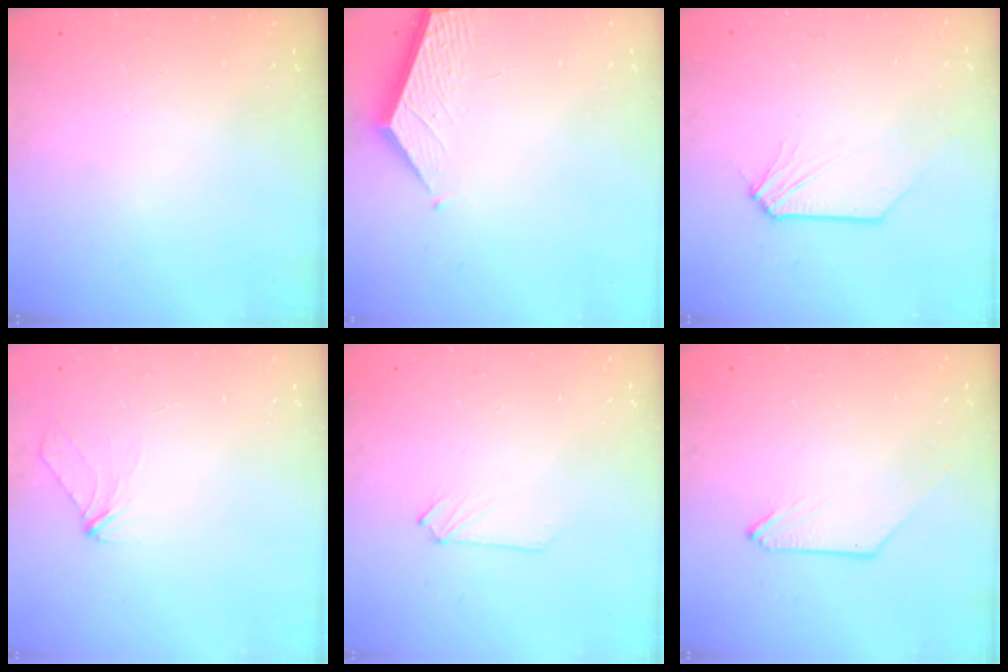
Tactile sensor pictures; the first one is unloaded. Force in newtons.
{"total": 2.4, "press": 2.4, "slide": 0.2}
{"total": 1.0, "press": 1.0, "slide": 0.1}
{"total": 3.8, "press": 3.6, "slide": 1.0}
{"total": 2.6, "press": 2.6, "slide": 0.6}
{"total": 0.0}